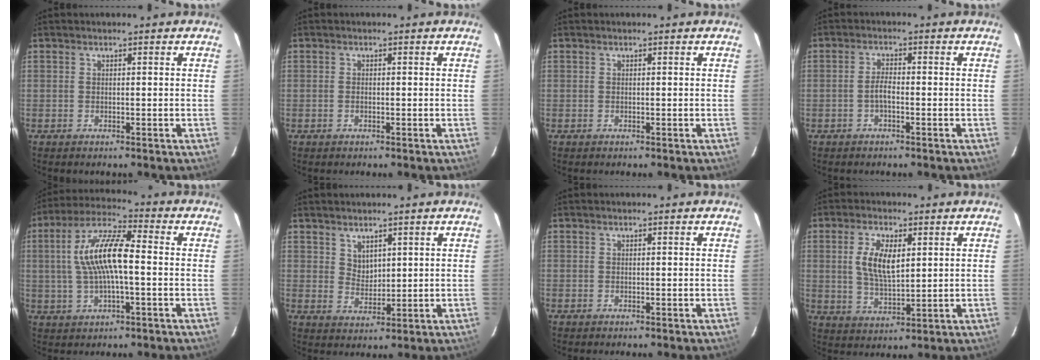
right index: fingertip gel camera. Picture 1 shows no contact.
{"total": 0.7, "force": [-0.3, 0.4, 0.5], "torque": [-0.011, 0.001, -0.006]}
{"total": 0.0}
{"total": 2.2, "force": [-1.0, 0.6, 1.9], "torque": [-0.041, 0.005, -0.020]}
{"total": 12.1, "force": [0.2, 3.5, 11.6], "torque": [-0.224, 0.017, 0.002]}
{"total": 3.4, "force": [2.4, 2.1, 1.2], "torque": [-0.014, 0.001, 0.048]}
{"total": 0.0}
{"total": 7.9, "force": [2.1, 3.6, 6.8], "torque": [-0.131, 0.001, 0.044]}